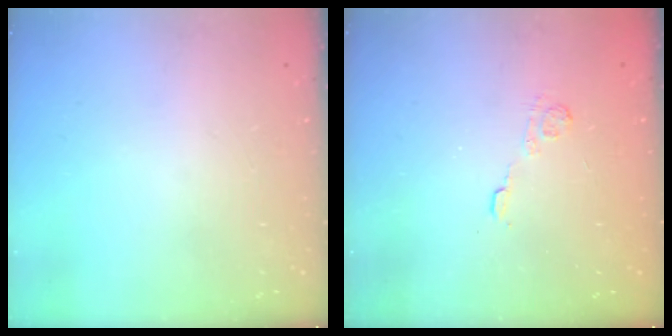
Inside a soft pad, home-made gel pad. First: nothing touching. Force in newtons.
{"total": 2.7, "press": 2.3, "slide": 1.4}